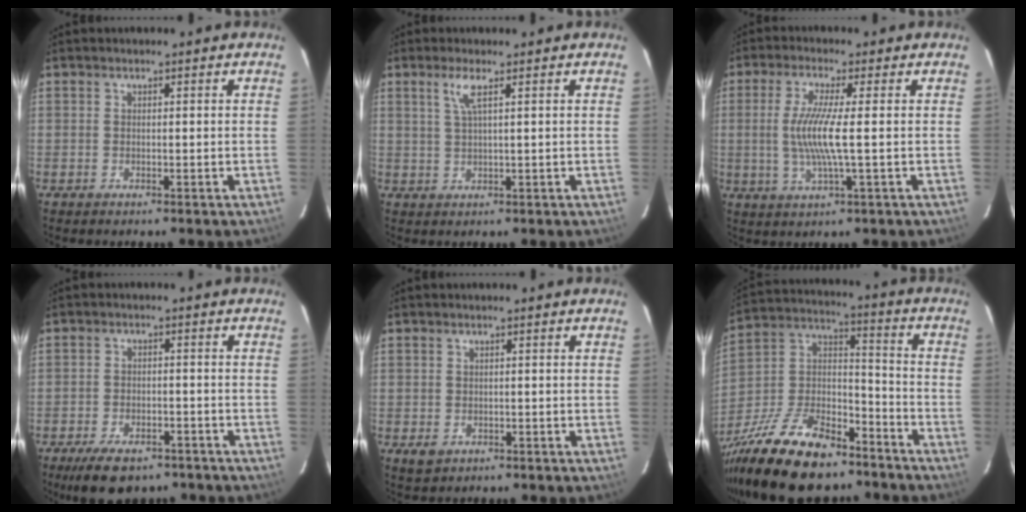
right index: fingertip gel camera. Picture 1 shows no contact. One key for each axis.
{"total": 3.0, "fx": 1.5, "fy": -0.1, "fz": 2.6, "tx": -0.056, "ty": 0.000, "tz": 0.033}
{"total": 7.8, "fx": -0.2, "fy": -0.1, "fz": 7.8, "tx": -0.159, "ty": -0.008, "tz": -0.003}
{"total": 10.3, "fx": -7.5, "fy": 4.7, "fz": 5.3, "tx": -0.117, "ty": -0.006, "tz": -0.111}
{"total": 2.5, "fx": -0.6, "fy": 2.3, "fz": 0.9, "tx": -0.018, "ty": -0.002, "tz": -0.005}
{"total": 22.6, "fx": -15.9, "fy": 10.0, "fz": 12.6, "tx": -0.266, "ty": 0.006, "tz": -0.268}